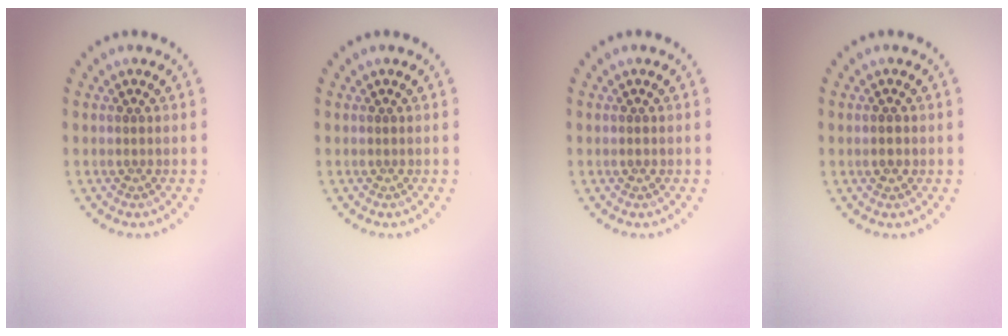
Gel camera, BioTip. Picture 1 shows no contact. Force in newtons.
{"total": 0.0}
{"total": 0.5, "press": 0.5, "slide": 0.1}
{"total": 1.1, "press": 1.0, "slide": 0.2}